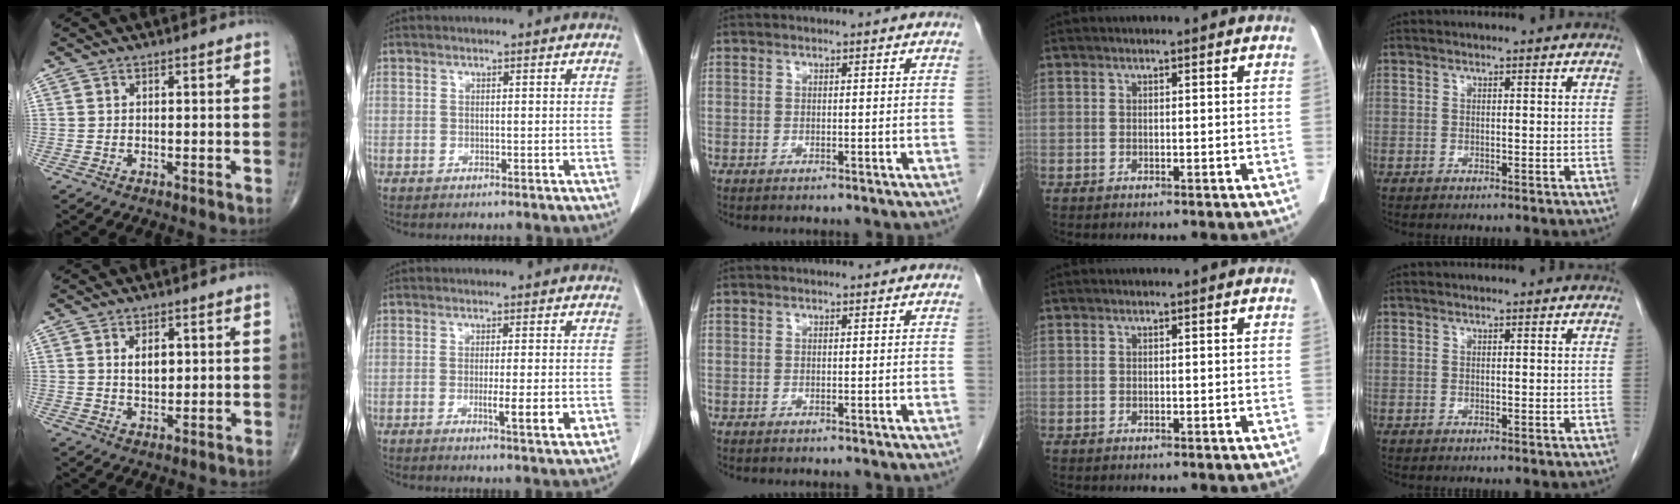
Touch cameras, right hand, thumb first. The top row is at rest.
{"thumb": {"total": 4.0, "force": [1.0, 2.5, 3.0], "torque": [-0.034, -0.007, 0.018]}, "index": {"total": 5.7, "force": [-1.4, 0.6, 5.5], "torque": [-0.079, -0.009, -0.016]}}